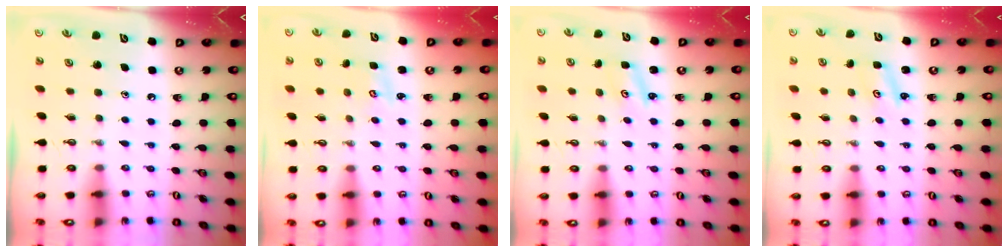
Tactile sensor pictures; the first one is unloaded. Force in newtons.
{"total": 2.2, "press": 2.2, "slide": 0.3}
{"total": 2.0, "press": 2.0, "slide": 0.2}
{"total": 2.0, "press": 2.0, "slide": 0.2}